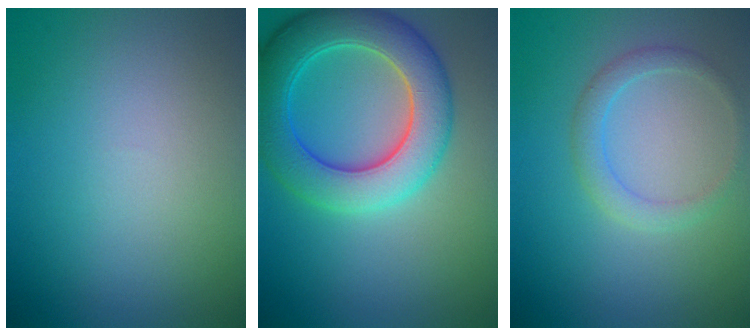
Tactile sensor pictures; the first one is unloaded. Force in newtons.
{"total": 7.9, "press": 7.9, "slide": 0.3}
{"total": 2.0, "press": 2.0, "slide": 0.3}